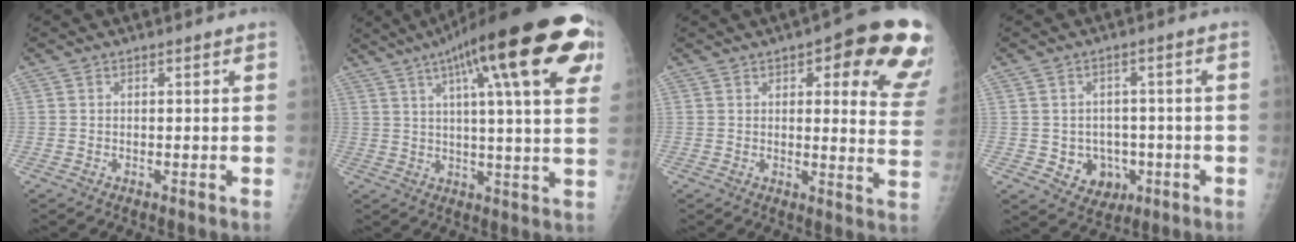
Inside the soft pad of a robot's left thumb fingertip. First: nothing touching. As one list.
[{"total": 26.0, "force": [11.9, 5.6, 22.4], "torque": [-0.307, 0.003, 0.163]}, {"total": 18.6, "force": [9.4, 6.1, 14.8], "torque": [-0.138, -0.036, 0.098]}, {"total": 6.9, "force": [-1.7, 5.9, 3.0], "torque": [-0.011, 0.012, -0.014]}]